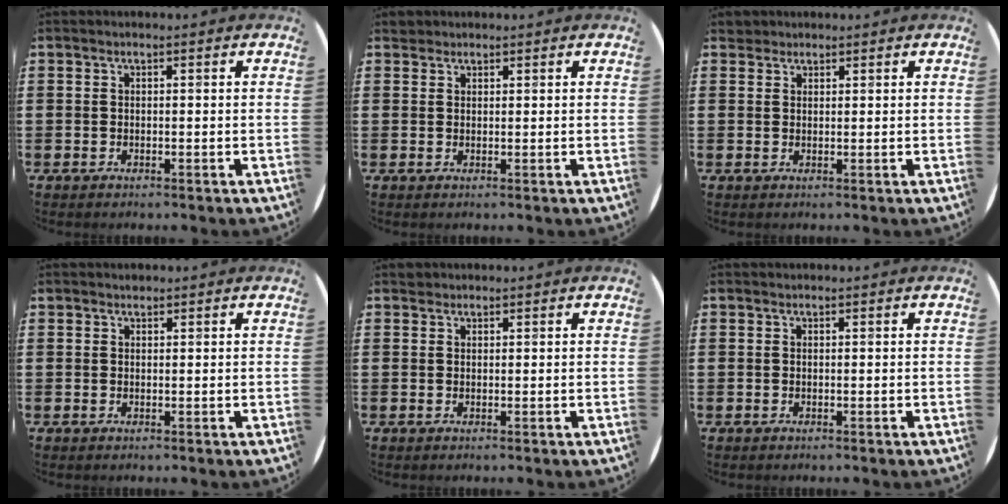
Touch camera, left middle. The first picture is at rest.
{"total": 1.1, "force": [1.0, 0.4, 0.0], "torque": [0.006, -0.001, 0.018]}
{"total": 1.5, "force": [1.3, 0.6, 0.0], "torque": [-0.003, 0.004, 0.027]}
{"total": 0.6, "force": [0.6, 0.1, -0.1], "torque": [0.001, 0.003, 0.011]}
{"total": 0.7, "force": [0.6, 0.3, -0.1], "torque": [0.000, 0.002, 0.013]}
{"total": 0.0}